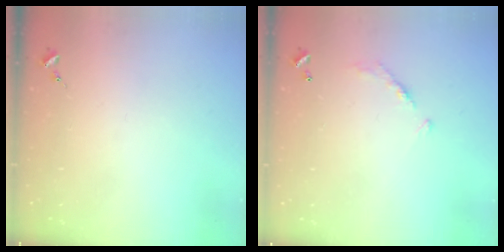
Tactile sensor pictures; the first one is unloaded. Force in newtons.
{"total": 6.5, "press": 6.5, "slide": 0.4}